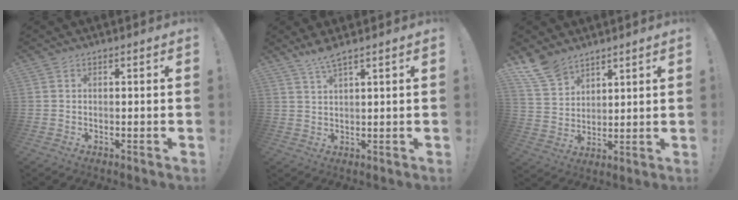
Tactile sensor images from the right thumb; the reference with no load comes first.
{"total": 4.2, "force": [3.3, 0.0, 2.7], "torque": [-0.055, -0.013, 0.055]}
{"total": 10.4, "force": [8.2, 5.6, 3.0], "torque": [-0.068, -0.055, 0.164]}